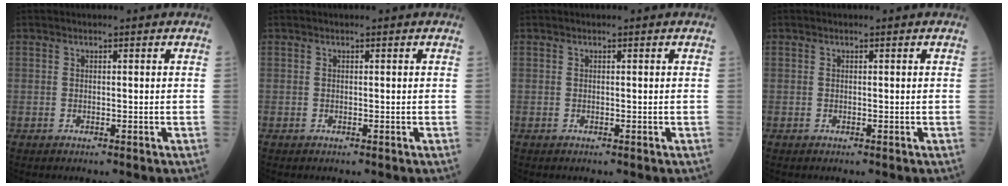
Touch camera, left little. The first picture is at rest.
{"total": 0.0}
{"total": 0.0}
{"total": 0.0}